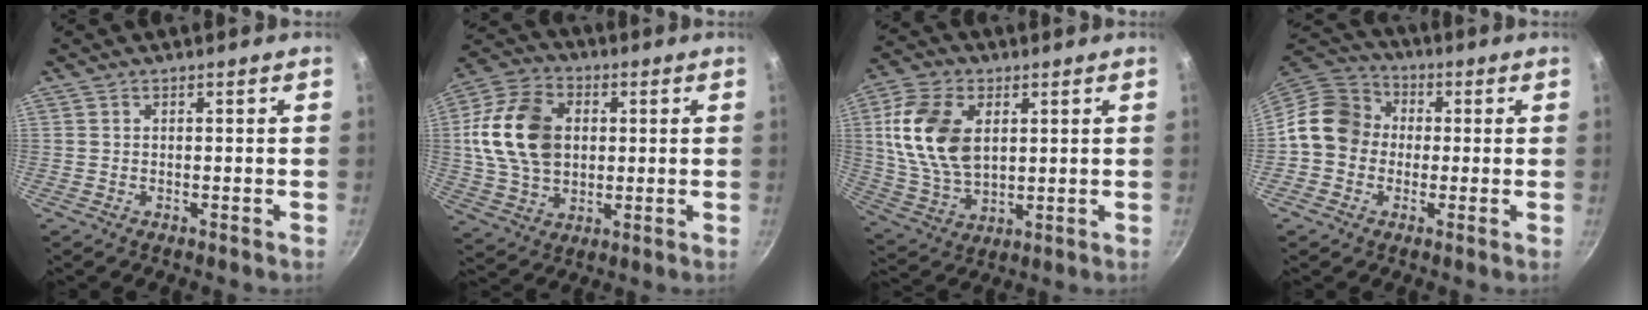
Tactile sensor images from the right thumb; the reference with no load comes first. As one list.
[{"total": 17.3, "force": [2.2, 12.4, 11.8], "torque": [-0.205, 0.008, 0.036]}, {"total": 15.6, "force": [3.4, 9.8, 11.7], "torque": [-0.211, -0.009, 0.073]}, {"total": 11.4, "force": [0.0, 10.0, 5.5], "torque": [-0.059, 0.029, -0.022]}]